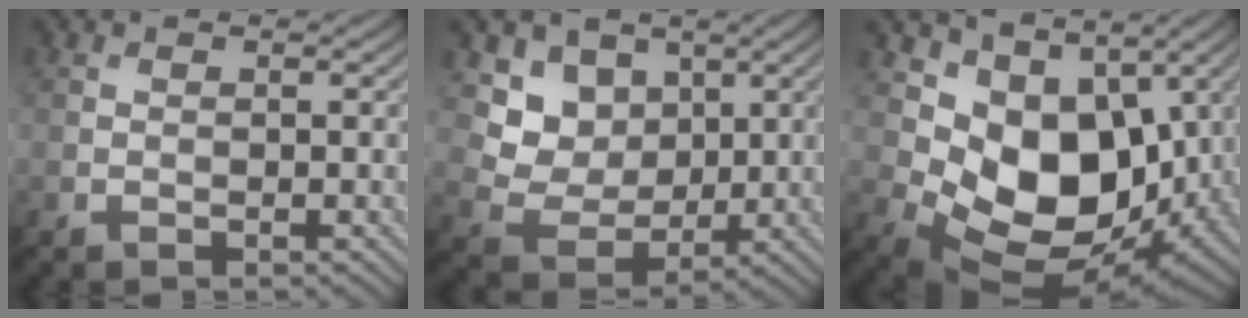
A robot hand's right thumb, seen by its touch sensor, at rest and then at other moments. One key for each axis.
{"total": 7.1, "fx": 3.0, "fy": 5.7, "fz": 3.0, "tx": -0.080, "ty": -0.024, "tz": 0.052}
{"total": 11.5, "fx": 2.1, "fy": 8.0, "fz": 8.0, "tx": -0.162, "ty": -0.030, "tz": 0.049}